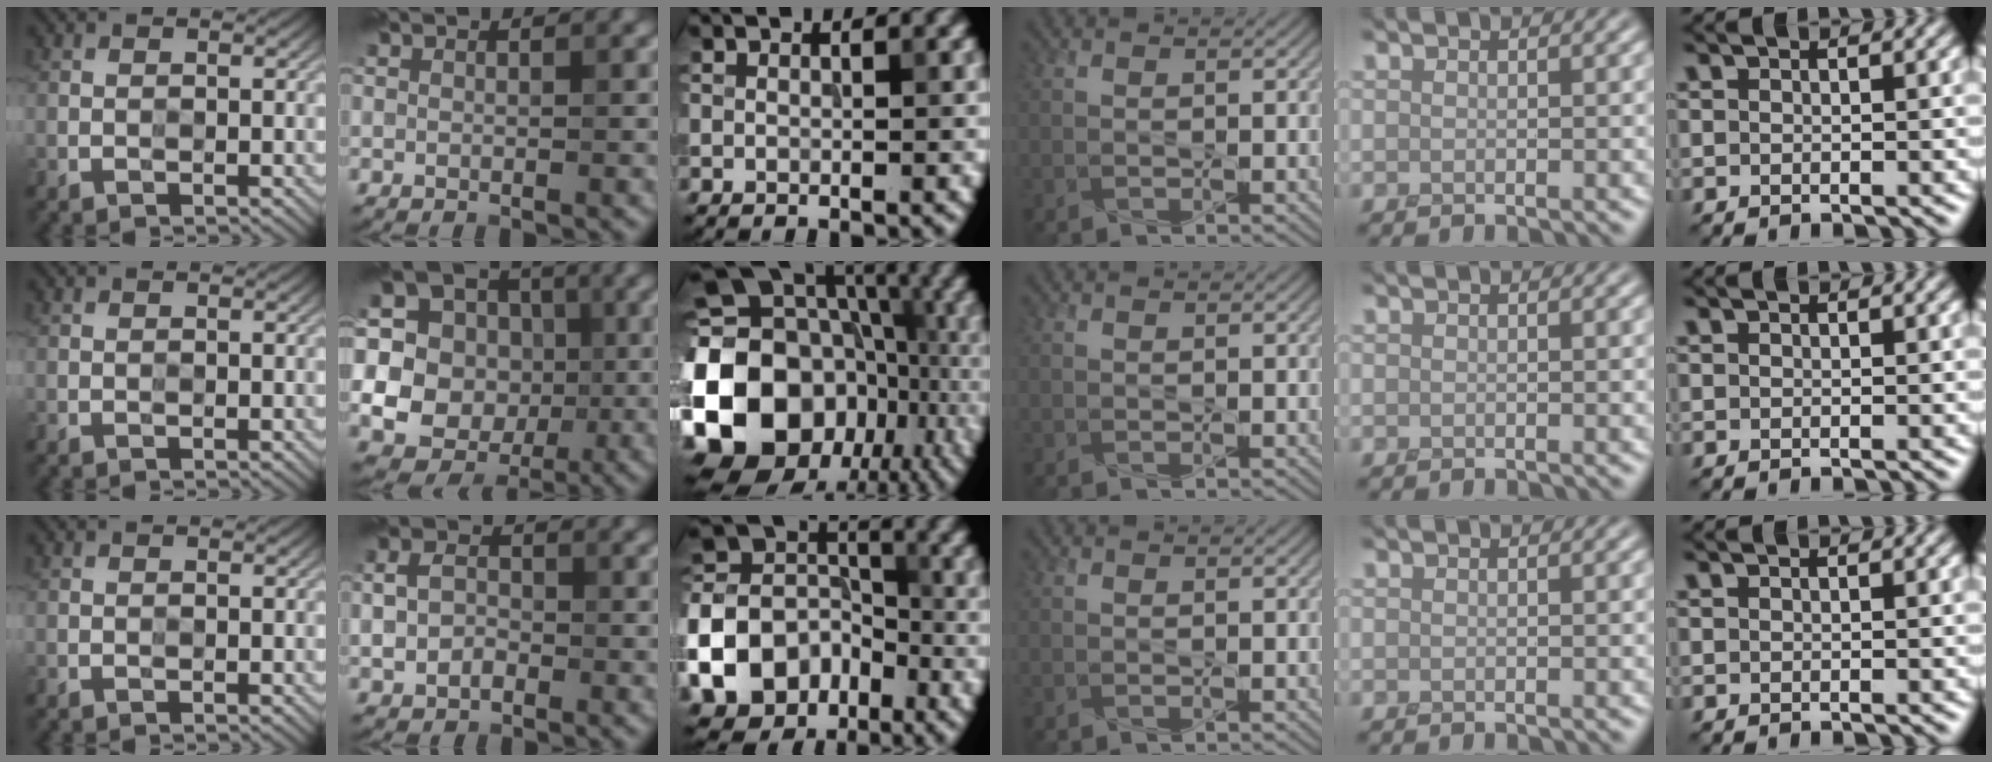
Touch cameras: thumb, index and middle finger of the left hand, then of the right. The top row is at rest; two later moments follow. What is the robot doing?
{"motion": "press", "object": "gel pad"}